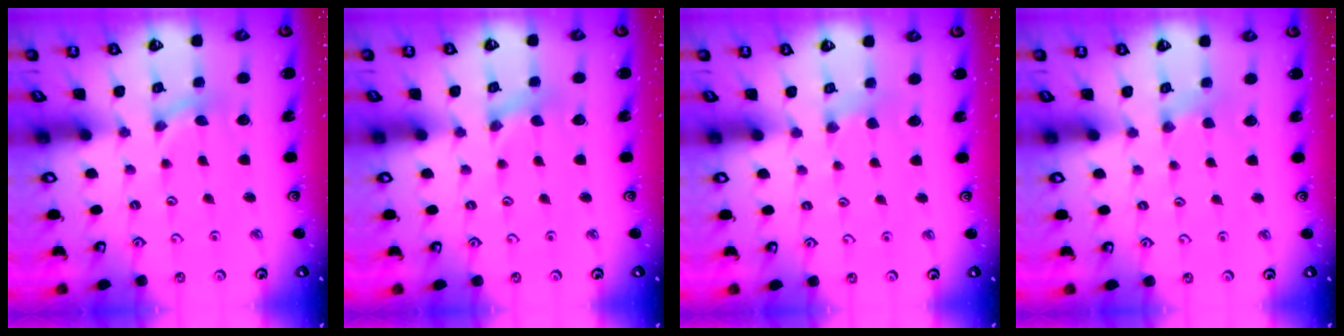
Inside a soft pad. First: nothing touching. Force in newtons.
{"total": 0.0}
{"total": 1.4, "press": 1.4, "slide": 0.3}
{"total": 1.1, "press": 1.1, "slide": 0.2}